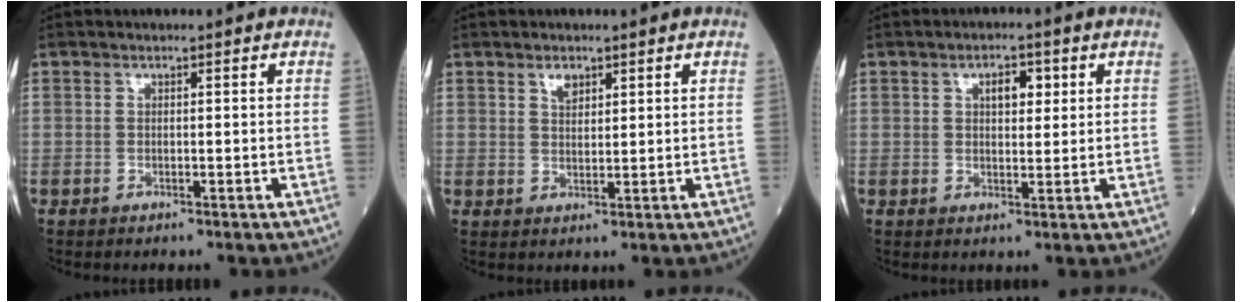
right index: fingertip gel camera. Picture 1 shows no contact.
{"total": 2.3, "force": [1.5, 1.1, 1.3], "torque": [-0.024, 0.000, 0.029]}
{"total": 3.7, "force": [1.4, 1.8, 2.9], "torque": [-0.045, 0.005, 0.020]}